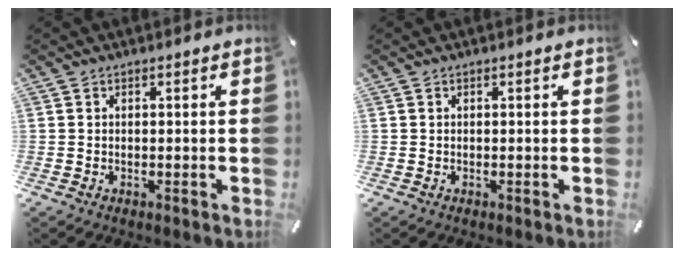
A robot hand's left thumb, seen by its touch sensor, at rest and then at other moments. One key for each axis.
{"total": 0.0}